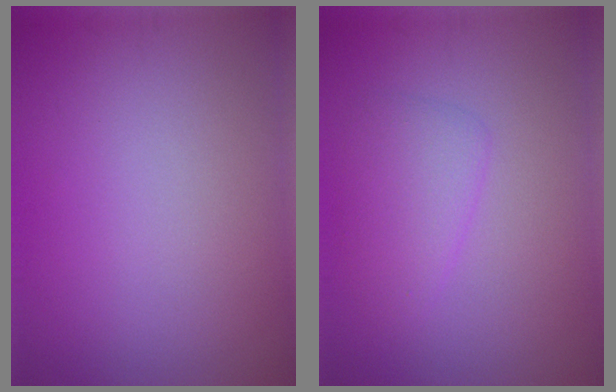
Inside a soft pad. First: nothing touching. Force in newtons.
{"total": 2.6, "press": 2.6, "slide": 0.1}